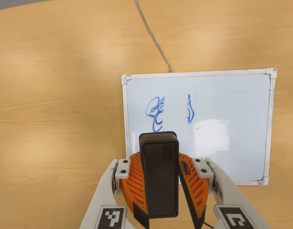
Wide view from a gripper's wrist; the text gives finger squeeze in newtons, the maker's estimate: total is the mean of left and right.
{"total": 8.9, "left": 9.9, "right": 7.9}